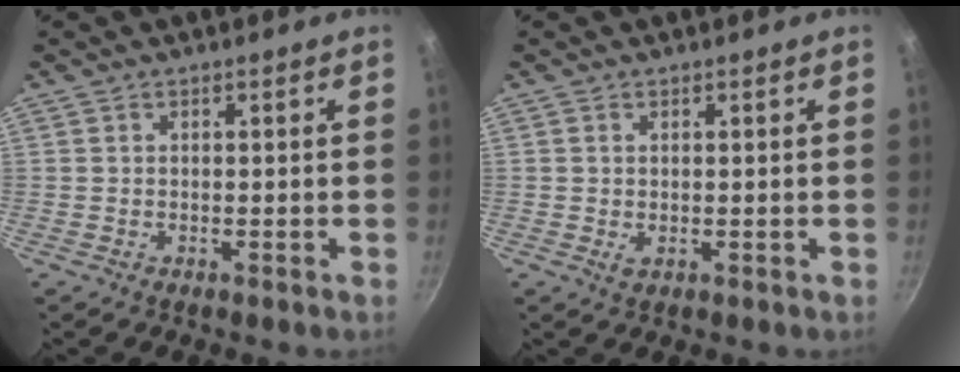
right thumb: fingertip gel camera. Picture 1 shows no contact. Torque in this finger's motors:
{"motor_torque": [-0.31, 0.18, 0.06, 0.33, -0.01]}